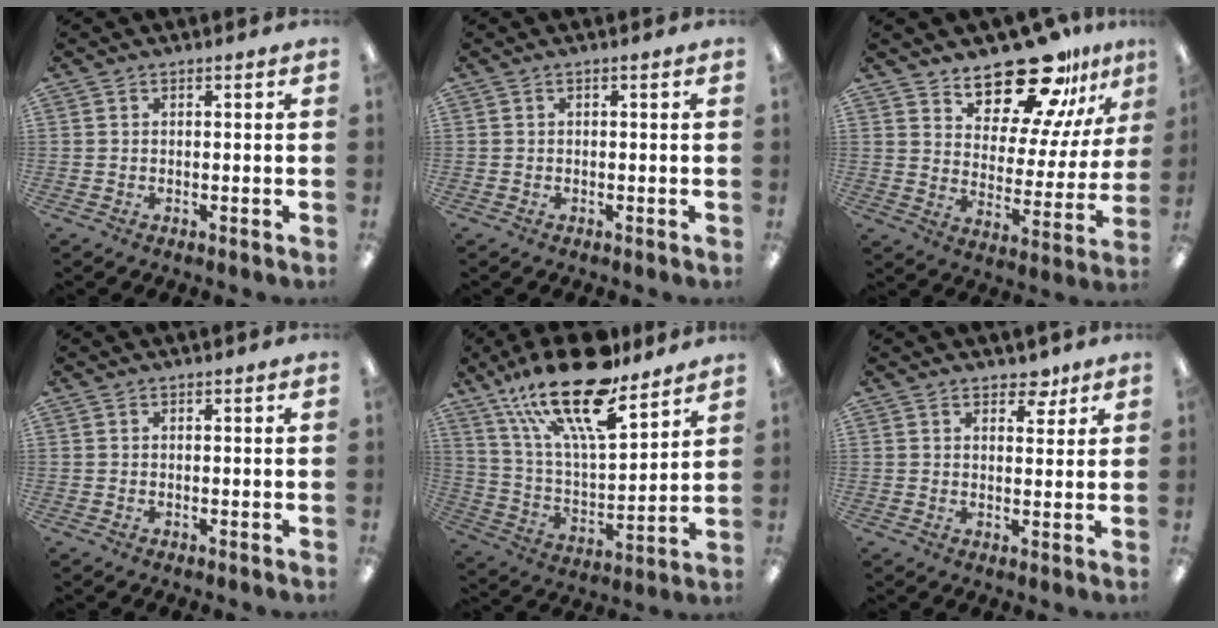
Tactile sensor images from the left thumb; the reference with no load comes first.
{"total": 0.0}
{"total": 18.8, "force": [15.8, 7.0, 7.4], "torque": [-0.113, -0.126, 0.275]}
{"total": 0.0}
{"total": 23.8, "force": [16.6, 7.3, 15.4], "torque": [-0.278, -0.100, 0.282]}
{"total": 3.7, "force": [3.0, 2.0, 1.2], "torque": [0.005, -0.015, 0.049]}